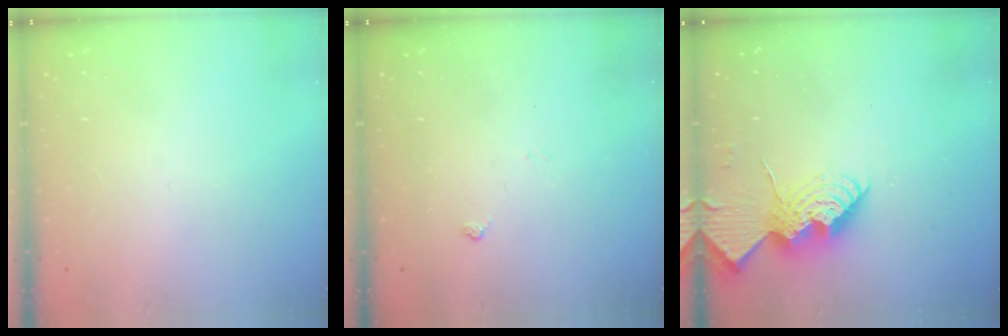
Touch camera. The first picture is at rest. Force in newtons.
{"total": 4.3, "press": 4.2, "slide": 0.7}
{"total": 14.4, "press": 14.3, "slide": 1.2}